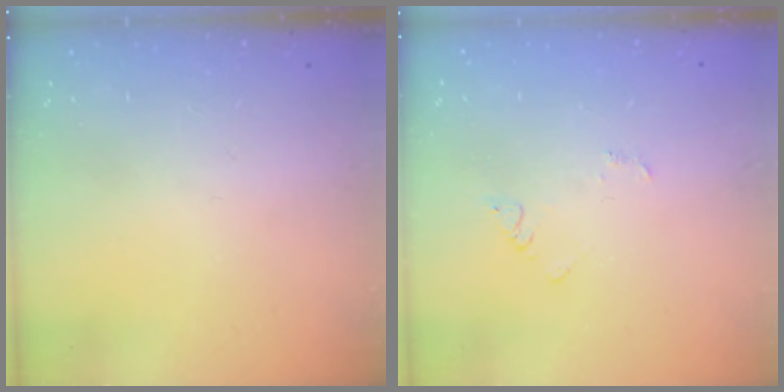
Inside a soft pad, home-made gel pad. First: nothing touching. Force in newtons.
{"total": 2.9, "press": 2.9, "slide": 0.3}